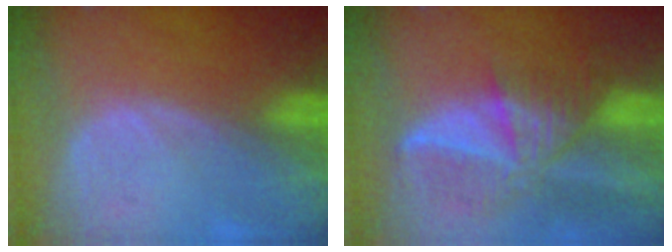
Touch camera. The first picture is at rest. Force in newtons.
{"total": 9.4, "press": 8.2, "slide": 4.6}